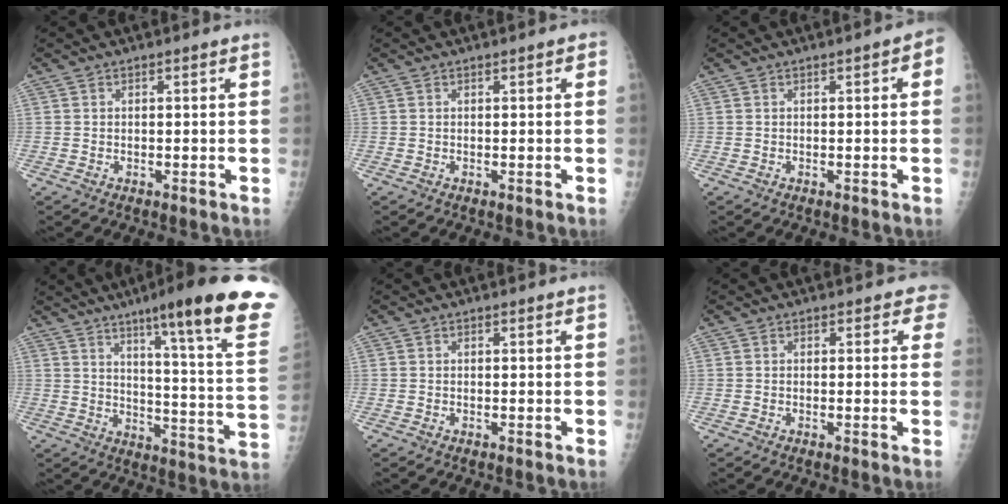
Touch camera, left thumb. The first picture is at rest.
{"total": 1.1, "force": [0.3, 0.4, 0.9], "torque": [-0.008, 0.003, 0.000]}
{"total": 2.6, "force": [0.6, 0.9, 2.3], "torque": [-0.021, 0.004, -0.001]}
{"total": 24.9, "force": [16.2, 1.6, 18.8], "torque": [-0.245, -0.084, 0.218]}
{"total": 0.0}
{"total": 2.1, "force": [1.1, 1.4, 1.1], "torque": [0.014, -0.002, 0.001]}